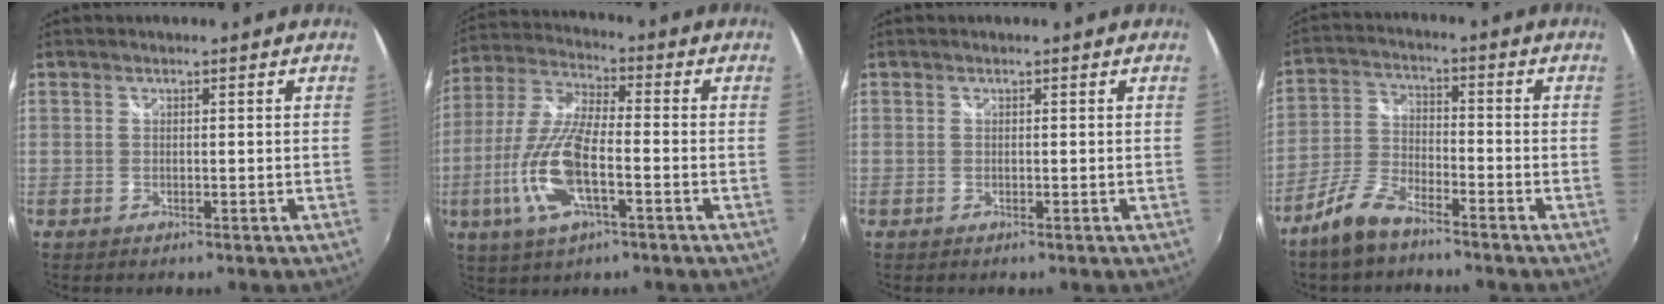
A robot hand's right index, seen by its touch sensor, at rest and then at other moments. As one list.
[{"total": 14.5, "force": [-4.5, 4.7, 12.9], "torque": [-0.279, -0.007, -0.091]}, {"total": 0.0}, {"total": 8.4, "force": [-6.5, 2.8, 4.6], "torque": [-0.106, 0.002, -0.130]}]